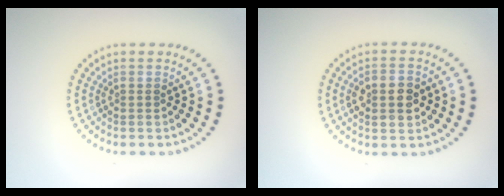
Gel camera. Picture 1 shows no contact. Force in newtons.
{"total": 3.6, "press": 3.6, "slide": 0.2}